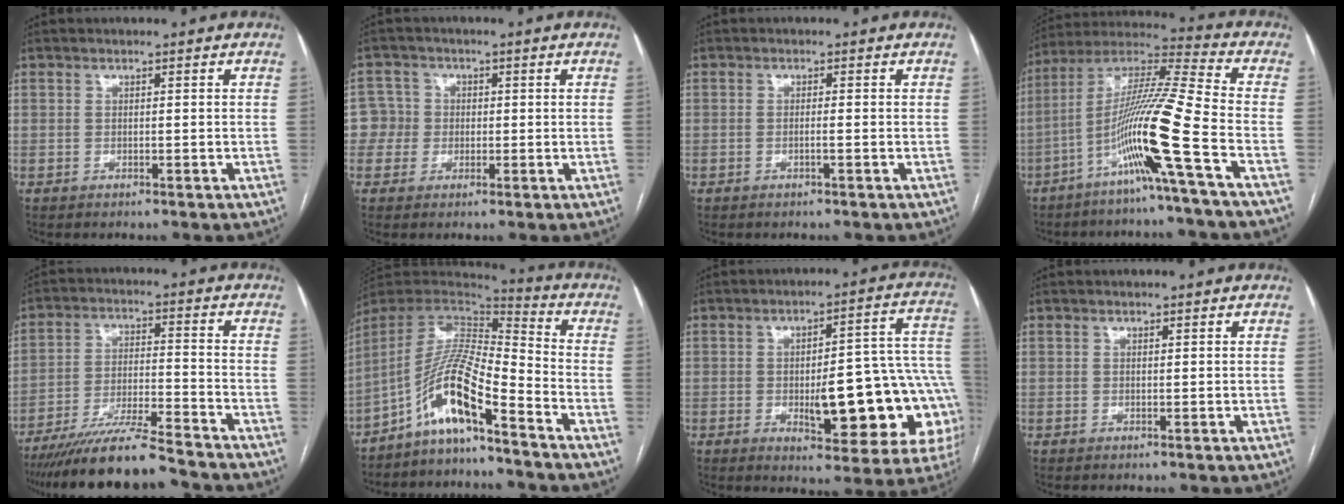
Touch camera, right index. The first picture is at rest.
{"total": 4.1, "force": [-0.1, 4.1, -0.1], "torque": [0.017, 0.019, -0.004]}
{"total": 0.8, "force": [-0.3, -0.1, 0.7], "torque": [-0.013, 0.001, -0.006]}
{"total": 15.2, "force": [-6.1, -2.2, 13.8], "torque": [-0.268, -0.004, -0.122]}
{"total": 15.0, "force": [-13.4, 0.2, 6.7], "torque": [-0.114, -0.017, -0.227]}
{"total": 11.8, "force": [-7.5, 1.0, 9.1], "torque": [-0.175, 0.012, -0.142]}
{"total": 20.6, "force": [-4.1, 5.7, 19.4], "torque": [-0.157, 0.034, -0.034]}
{"total": 0.0}